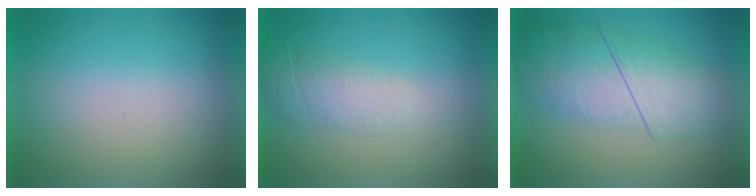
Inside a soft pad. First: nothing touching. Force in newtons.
{"total": 2.0}
{"total": 4.6}